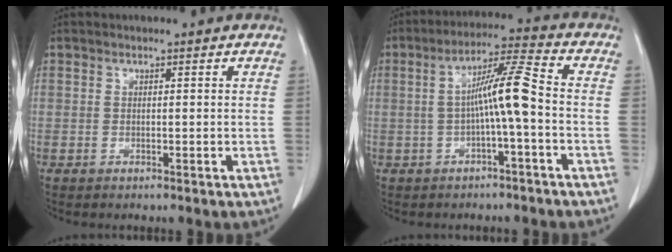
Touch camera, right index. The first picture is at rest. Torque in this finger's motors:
{"motor_torque": [1.10, -0.34, 0.59, 0.15]}